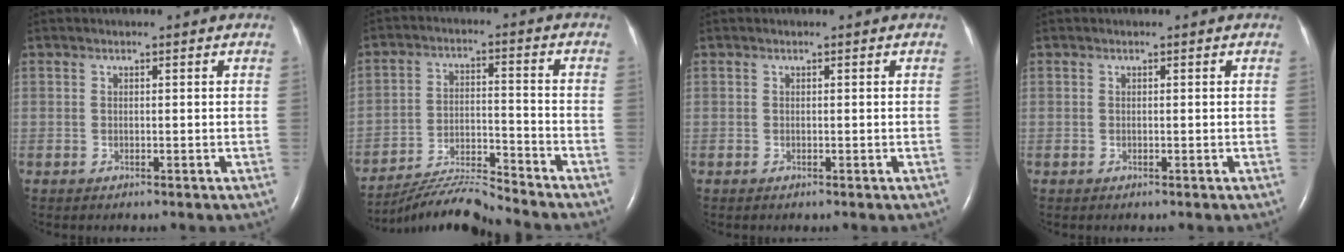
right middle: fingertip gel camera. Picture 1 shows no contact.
{"total": 9.1, "force": [-8.9, -1.7, 0.8], "torque": [-0.020, 0.006, -0.161]}
{"total": 0.0}
{"total": 0.0}